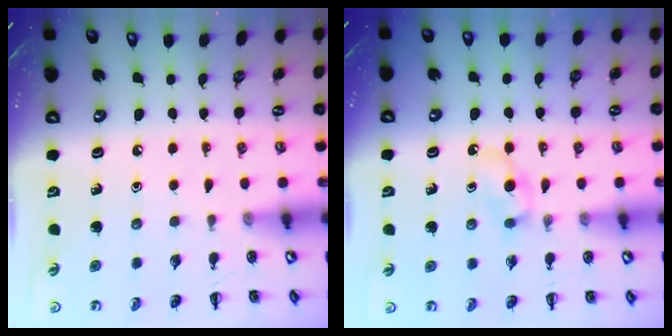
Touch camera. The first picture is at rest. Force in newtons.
{"total": 3.7, "press": 3.4, "slide": 1.5}